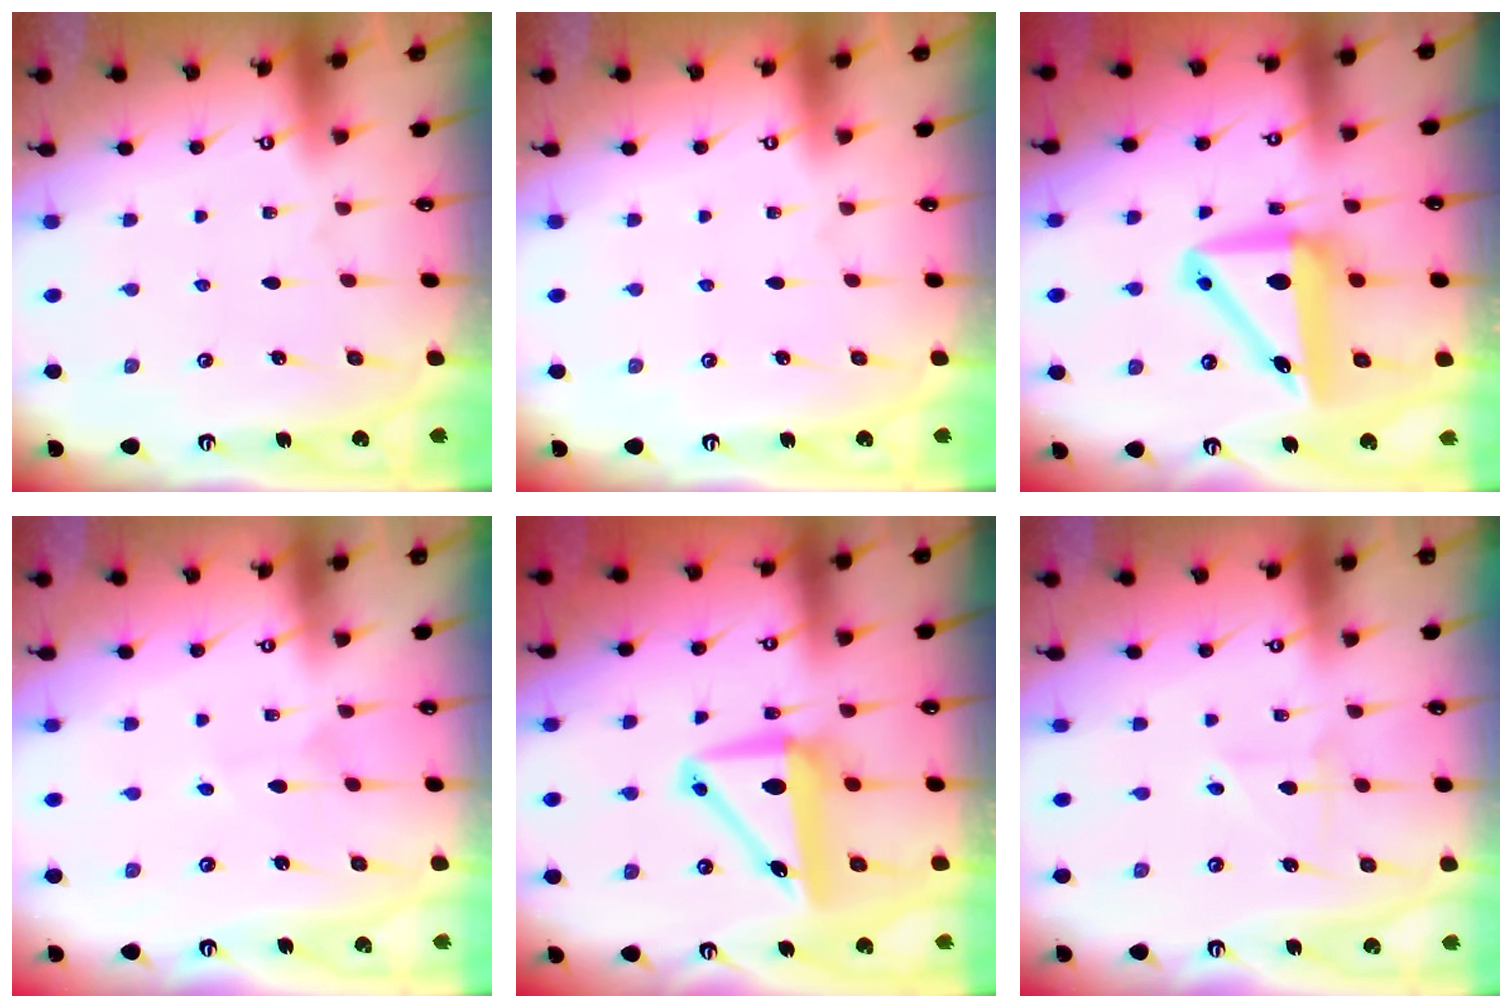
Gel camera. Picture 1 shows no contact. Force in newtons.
{"total": 0.0}
{"total": 11.6, "press": 11.0, "slide": 3.5}
{"total": 2.9, "press": 2.9, "slide": 0.4}
{"total": 9.3, "press": 8.7, "slide": 3.2}
{"total": 3.4, "press": 3.3, "slide": 0.4}